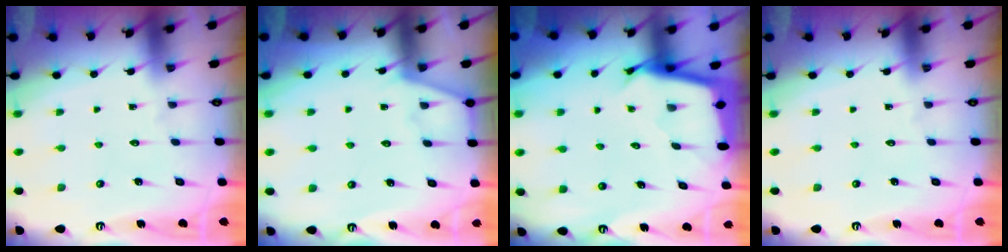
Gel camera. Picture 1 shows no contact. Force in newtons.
{"total": 4.1, "press": 4.1, "slide": 0.4}
{"total": 2.7, "press": 2.7, "slide": 0.1}
{"total": 0.0}